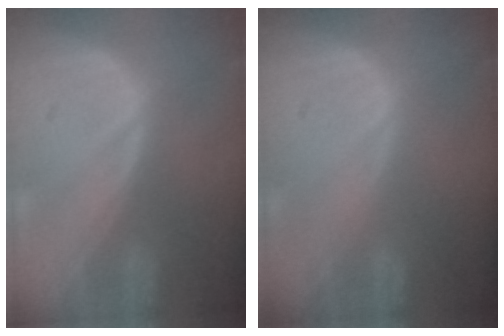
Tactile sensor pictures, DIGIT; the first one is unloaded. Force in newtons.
{"total": 0.0}